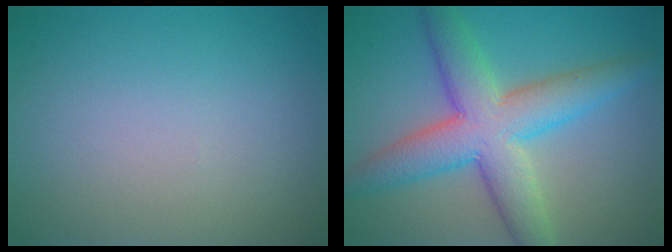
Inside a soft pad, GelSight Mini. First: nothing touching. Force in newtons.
{"total": 8.0, "press": 8.0, "slide": 0.2}